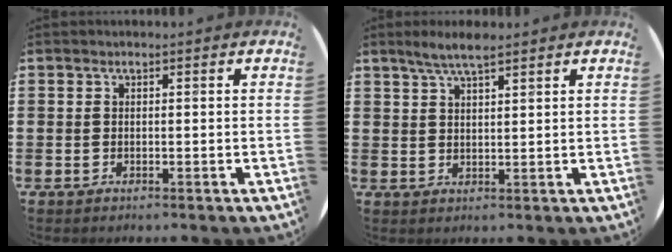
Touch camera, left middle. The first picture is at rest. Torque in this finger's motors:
{"motor_torque": [0.79, -0.73, 0.07, 0.09]}